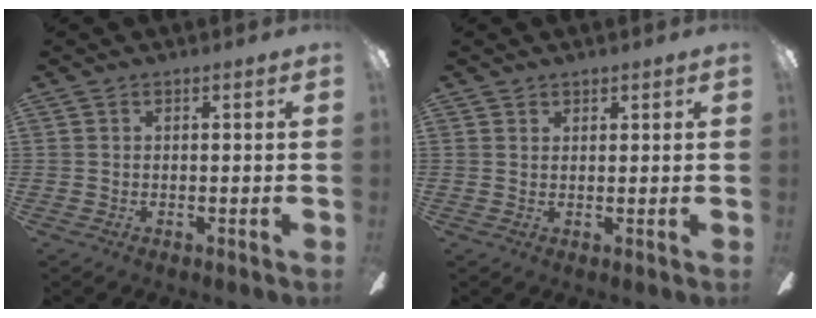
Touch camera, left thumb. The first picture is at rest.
{"total": 1.2, "force": [1.1, 0.5, 0.0], "torque": [0.006, -0.004, 0.020]}